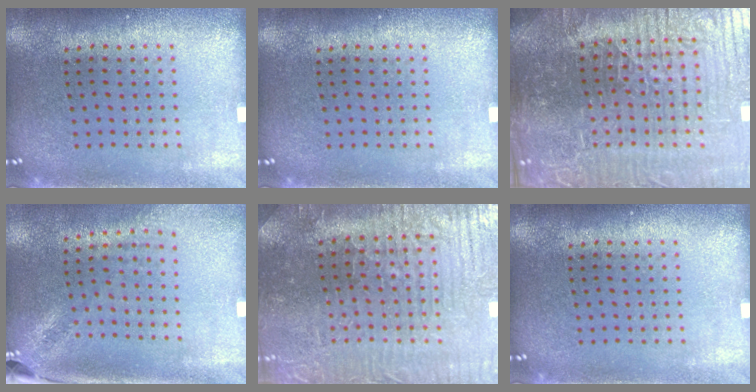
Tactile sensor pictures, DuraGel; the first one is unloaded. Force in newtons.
{"total": 0.0}
{"total": 7.5, "press": 6.7, "slide": 3.3}
{"total": 1.9, "press": 1.5, "slide": 1.2}
{"total": 3.8, "press": 3.8, "slide": 0.4}
{"total": 0.0}